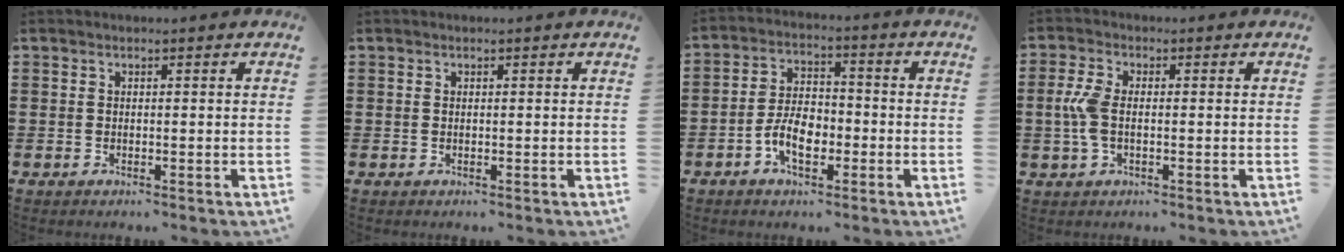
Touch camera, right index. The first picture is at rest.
{"total": 0.0}
{"total": 6.3, "force": [-2.4, 3.6, 4.6], "torque": [-0.093, 0.000, -0.050]}
{"total": 4.8, "force": [-0.4, 2.3, 4.2], "torque": [-0.114, -0.008, -0.017]}